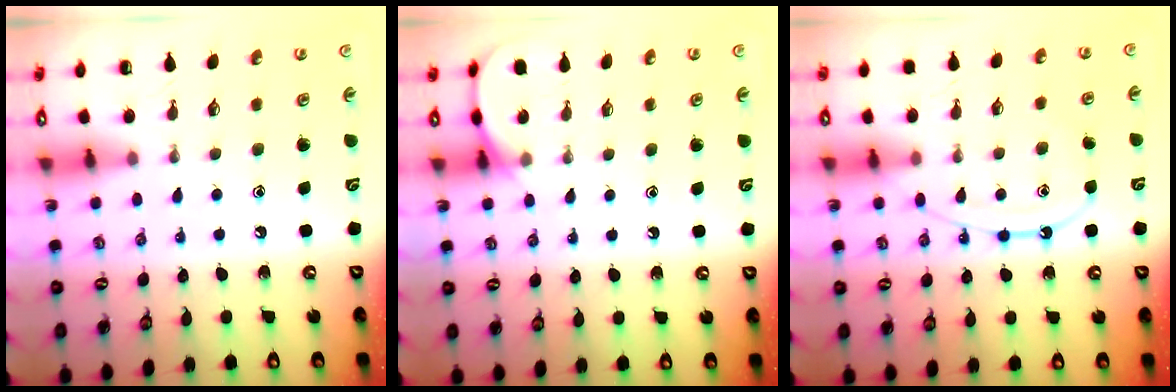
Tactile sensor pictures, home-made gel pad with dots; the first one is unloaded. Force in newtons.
{"total": 5.8, "press": 5.8, "slide": 0.7}
{"total": 12.2, "press": 12.1, "slide": 1.0}